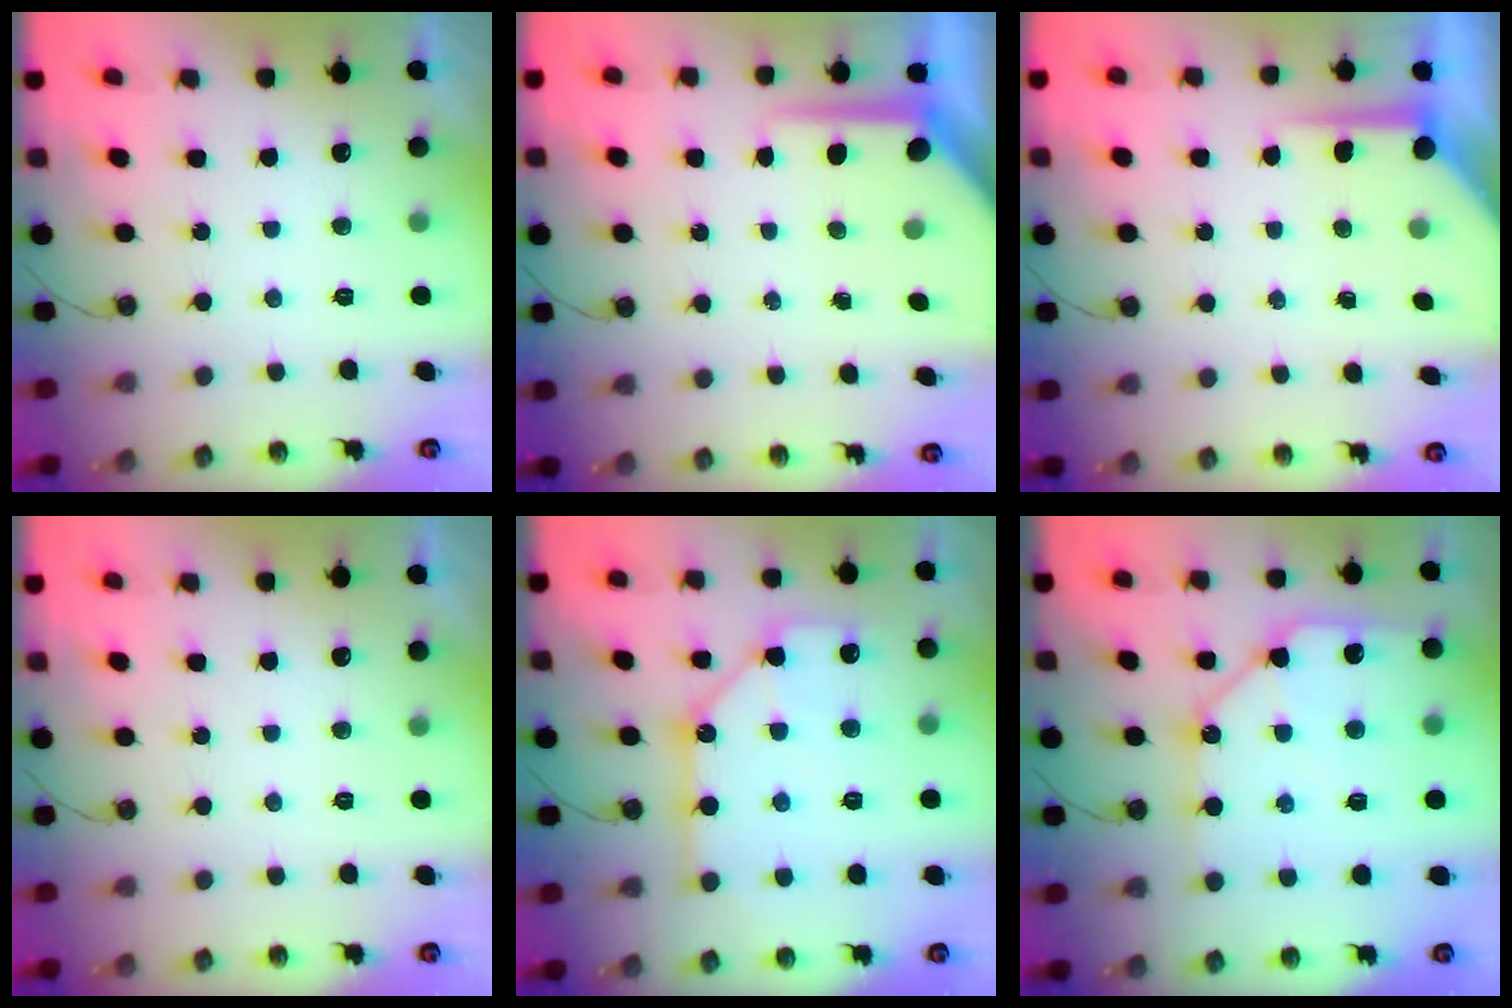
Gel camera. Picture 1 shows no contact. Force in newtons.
{"total": 8.7, "press": 8.6, "slide": 0.9}
{"total": 7.8, "press": 7.7, "slide": 0.6}
{"total": 0.0}
{"total": 11.9, "press": 11.8, "slide": 1.1}
{"total": 11.9, "press": 11.8, "slide": 1.6}